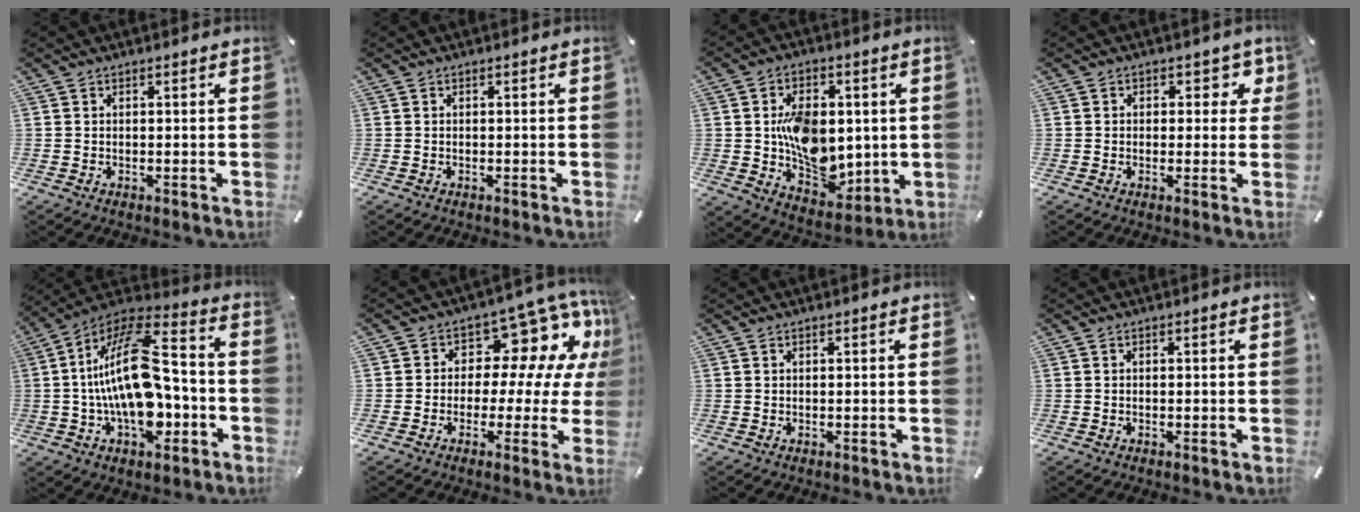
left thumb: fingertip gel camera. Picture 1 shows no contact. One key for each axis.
{"total": 0.0}
{"total": 14.3, "fx": -0.2, "fy": 11.1, "fz": 9.0, "tx": -0.130, "ty": 0.012, "tz": 0.009}
{"total": 4.8, "fx": 1.1, "fy": 3.5, "fz": 3.0, "tx": -0.022, "ty": -0.001, "tz": 0.011}
{"total": 22.7, "fx": -2.0, "fy": 12.8, "fz": 18.7, "tx": -0.349, "ty": 0.004, "tz": -0.032}
{"total": 11.7, "fx": 5.3, "fy": 7.6, "fz": 7.2, "tx": -0.093, "ty": -0.048, "tz": 0.090}
{"total": 0.0}
{"total": 0.0}